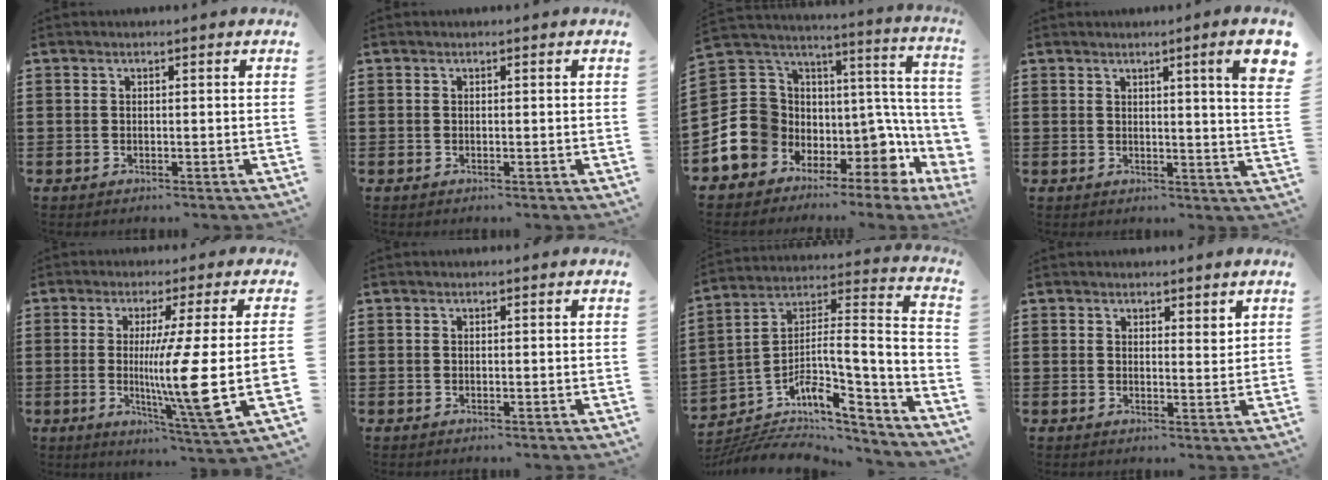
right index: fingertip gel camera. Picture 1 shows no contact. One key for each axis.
{"total": 0.0}
{"total": 7.5, "fx": -4.1, "fy": 5.5, "fz": 3.1, "tx": -0.069, "ty": -0.053, "tz": -0.083}
{"total": 6.0, "fx": 2.8, "fy": -0.2, "fz": 5.3, "tx": -0.082, "ty": -0.012, "tz": 0.039}
{"total": 11.6, "fx": -0.9, "fy": -0.5, "fz": 11.6, "tx": -0.223, "ty": -0.030, "tz": -0.027}
{"total": 0.0}
{"total": 7.1, "fx": -4.1, "fy": 1.8, "fz": 5.5, "tx": -0.113, "ty": -0.034, "tz": -0.090}
{"total": 1.9, "fx": 1.7, "fy": 0.7, "fz": 0.4, "tx": -0.002, "ty": 0.002, "tz": 0.031}